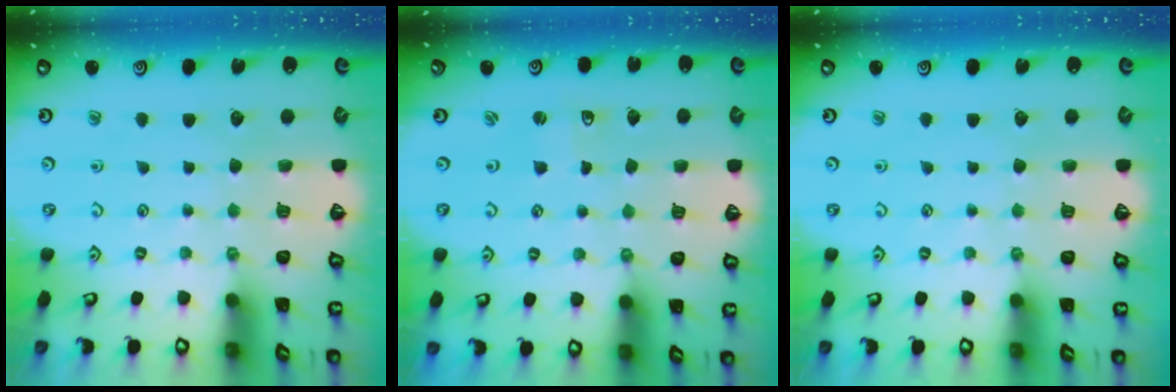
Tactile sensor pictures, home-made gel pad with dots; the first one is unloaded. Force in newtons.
{"total": 1.7, "press": 1.7, "slide": 0.3}
{"total": 0.0}